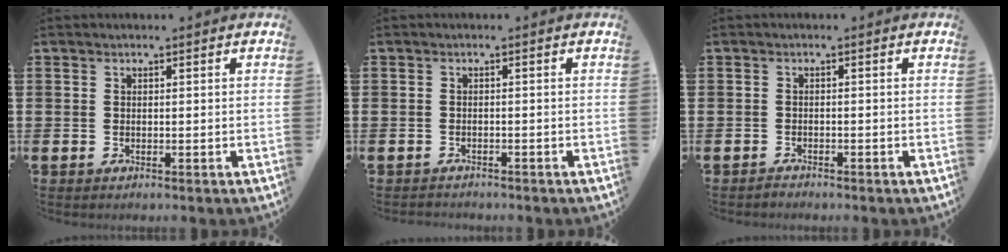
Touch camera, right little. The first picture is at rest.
{"total": 0.7, "force": [-0.6, 0.1, 0.0], "torque": [-0.001, 0.000, -0.014]}
{"total": 0.7, "force": [-0.7, 0.1, 0.0], "torque": [-0.002, -0.001, -0.015]}